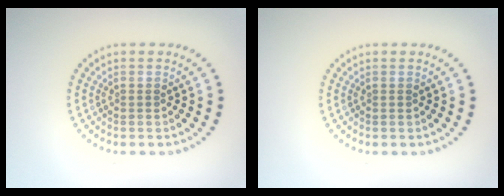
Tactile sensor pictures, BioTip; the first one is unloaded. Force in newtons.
{"total": 0.0}